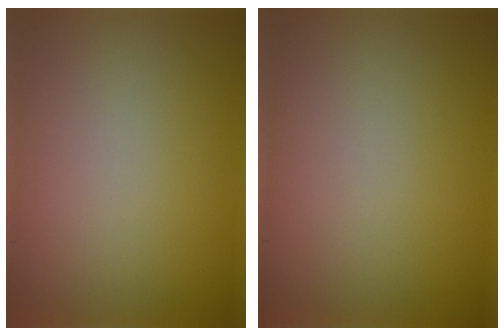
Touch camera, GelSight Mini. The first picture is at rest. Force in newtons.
{"total": 0.0}